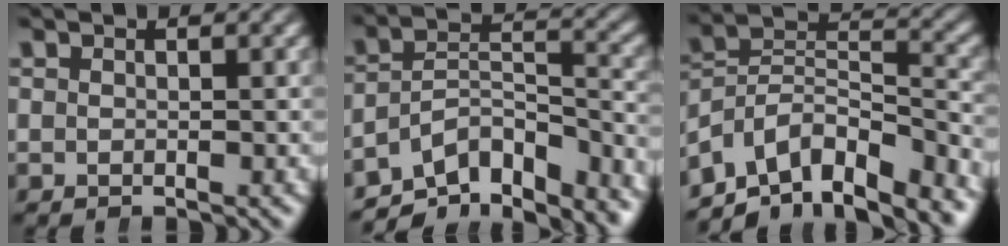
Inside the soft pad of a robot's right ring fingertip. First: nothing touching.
{"total": 14.0, "force": [-9.6, 7.7, 6.6], "torque": [-0.091, -0.041, -0.143]}
{"total": 13.4, "force": [-7.7, 8.5, 7.0], "torque": [-0.107, -0.034, -0.120]}